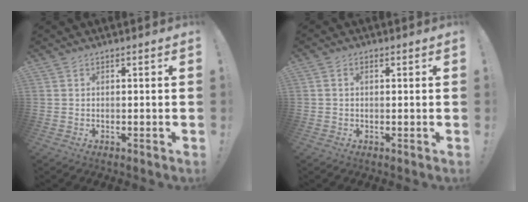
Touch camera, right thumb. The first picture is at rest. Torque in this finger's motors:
{"motor_torque": [0.01, -0.14, -0.10, 0.02, -0.02]}